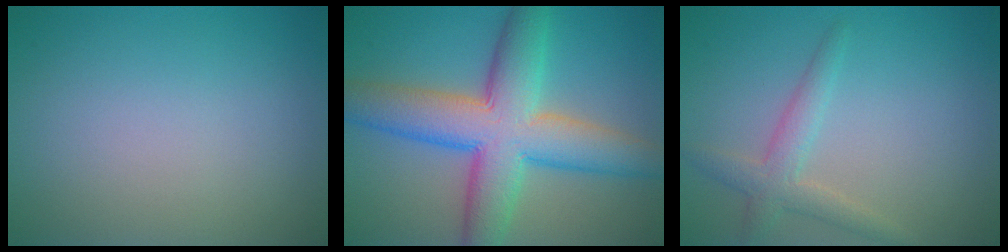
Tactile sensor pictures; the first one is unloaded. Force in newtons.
{"total": 9.9, "press": 9.9, "slide": 0.4}
{"total": 2.6, "press": 2.6, "slide": 0.1}